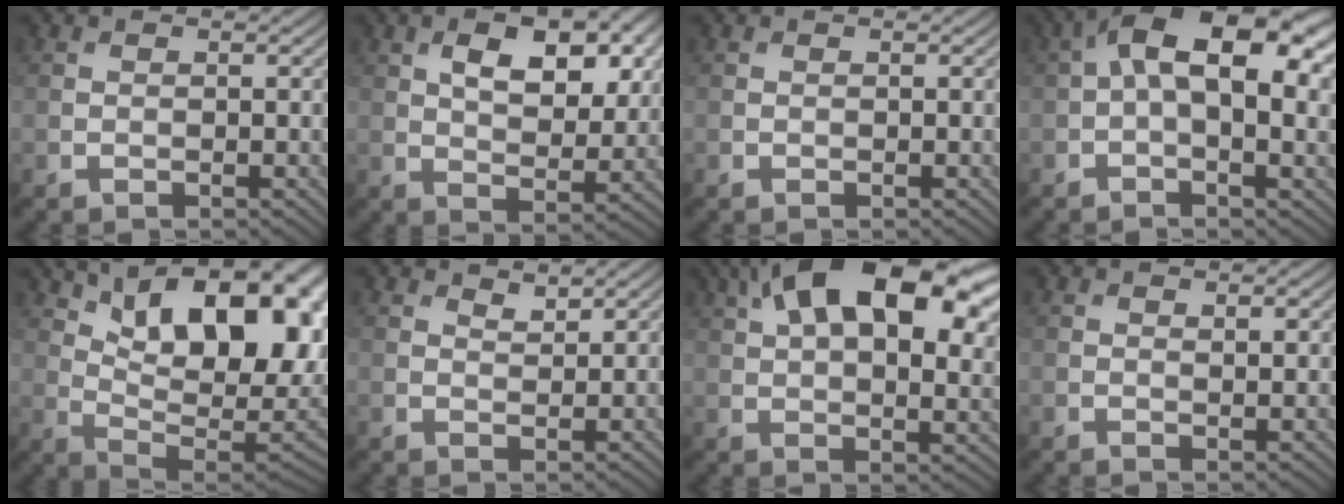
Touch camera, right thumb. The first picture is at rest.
{"total": 9.4, "force": [3.4, 5.0, 7.2], "torque": [-0.116, 0.000, 0.059]}
{"total": 0.0}
{"total": 13.7, "force": [3.1, 6.7, 11.5], "torque": [-0.187, 0.011, 0.048]}
{"total": 20.2, "force": [7.3, 10.1, 15.9], "torque": [-0.212, 0.033, 0.118]}
{"total": 1.6, "force": [1.4, 0.4, 0.5], "torque": [-0.012, -0.003, 0.032]}
{"total": 20.0, "force": [9.3, 9.7, 14.8], "torque": [-0.247, 0.040, 0.129]}
{"total": 1.1, "force": [0.6, 0.4, 0.9], "torque": [-0.015, -0.005, 0.015]}